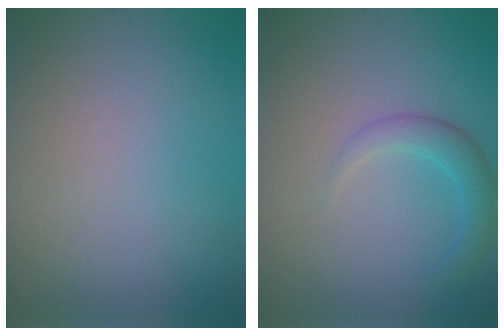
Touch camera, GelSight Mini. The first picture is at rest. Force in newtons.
{"total": 2.7, "press": 2.7, "slide": 0.1}